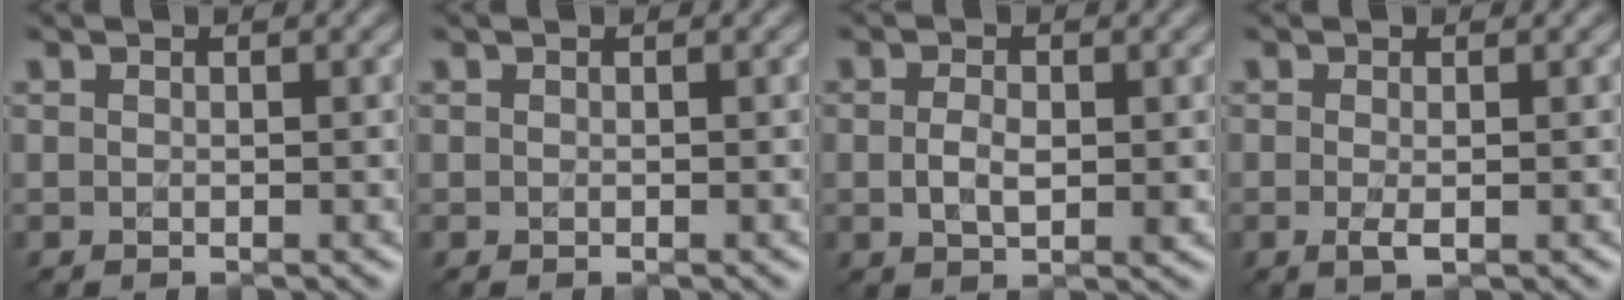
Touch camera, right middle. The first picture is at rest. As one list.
[{"total": 0.0}, {"total": 2.1, "force": [-0.4, 1.2, 1.7], "torque": [-0.035, -0.006, -0.006]}, {"total": 1.3, "force": [-0.5, 0.2, 1.1], "torque": [-0.022, -0.006, -0.006]}]